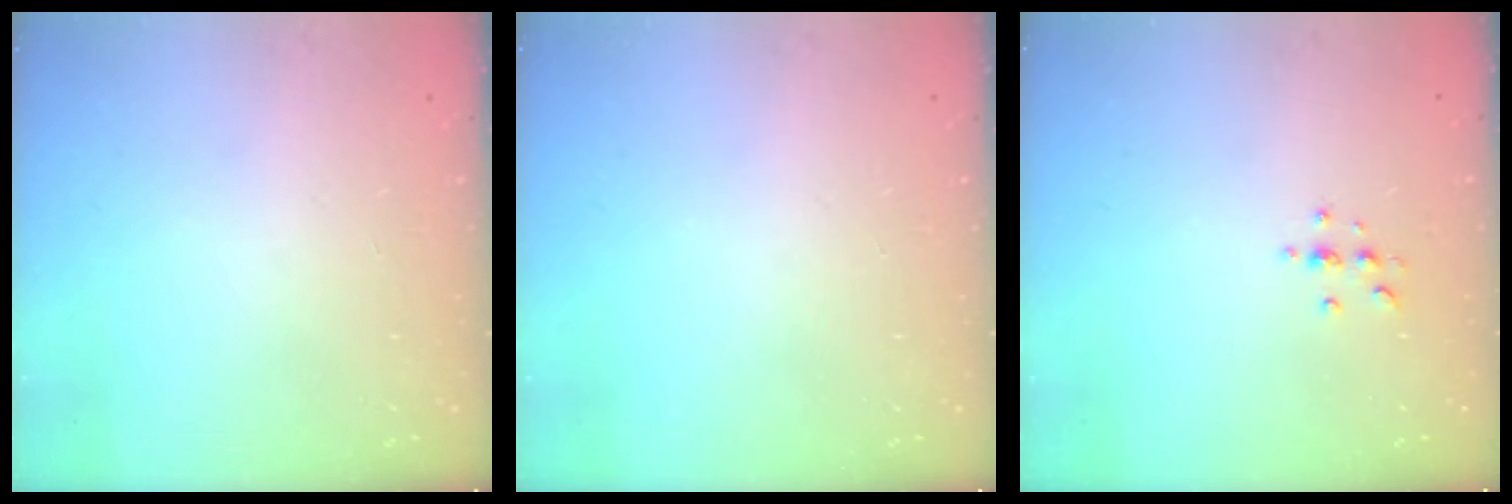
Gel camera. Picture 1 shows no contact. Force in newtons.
{"total": 0.0}
{"total": 3.4, "press": 3.4, "slide": 0.4}